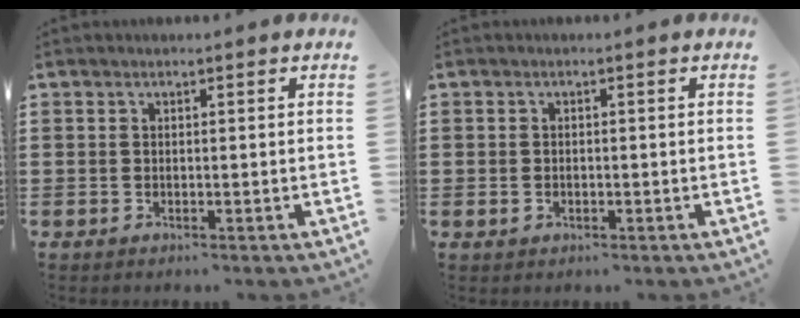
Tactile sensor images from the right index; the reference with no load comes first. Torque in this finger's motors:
{"motor_torque": [0.27, 0.29, -0.02, 0.01]}